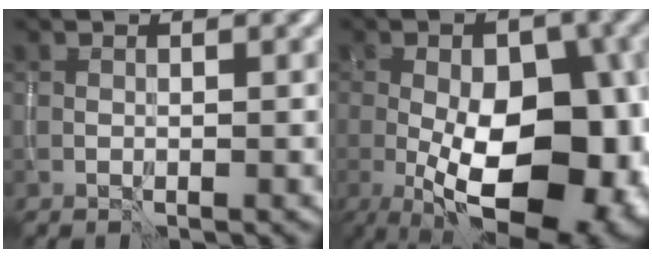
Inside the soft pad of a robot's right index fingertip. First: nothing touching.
{"total": 16.8, "force": [-3.8, 8.9, 13.7], "torque": [-0.181, -0.024, -0.042]}